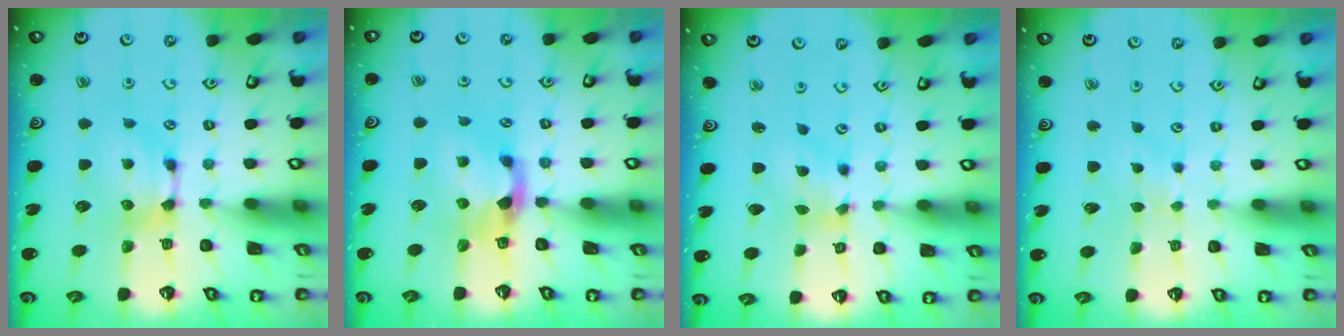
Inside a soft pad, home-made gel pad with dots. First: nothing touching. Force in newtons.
{"total": 2.2, "press": 1.9, "slide": 1.2}
{"total": 1.5, "press": 0.7, "slide": 1.3}
{"total": 2.9, "press": 2.8, "slide": 0.6}